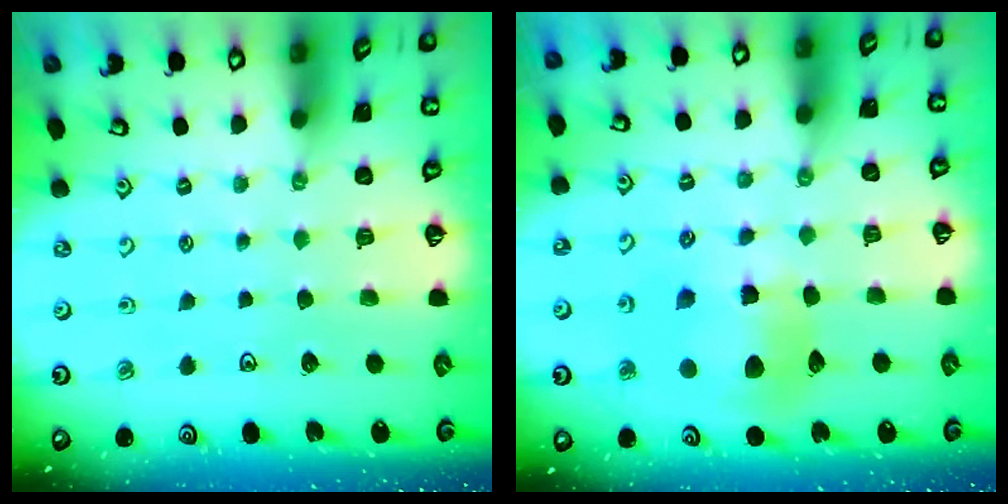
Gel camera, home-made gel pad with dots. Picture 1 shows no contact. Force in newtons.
{"total": 11.8, "press": 11.7, "slide": 1.6}